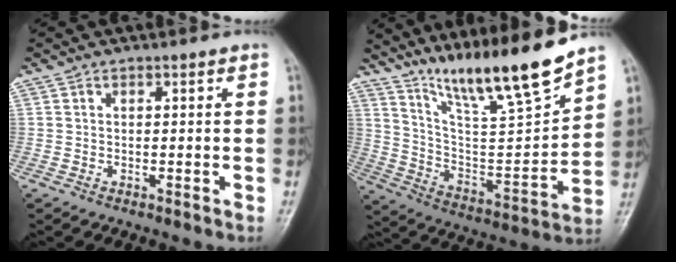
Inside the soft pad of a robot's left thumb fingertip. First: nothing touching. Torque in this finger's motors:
{"motor_torque": [1.31, 0.26, 1.07, -1.69, 0.08]}